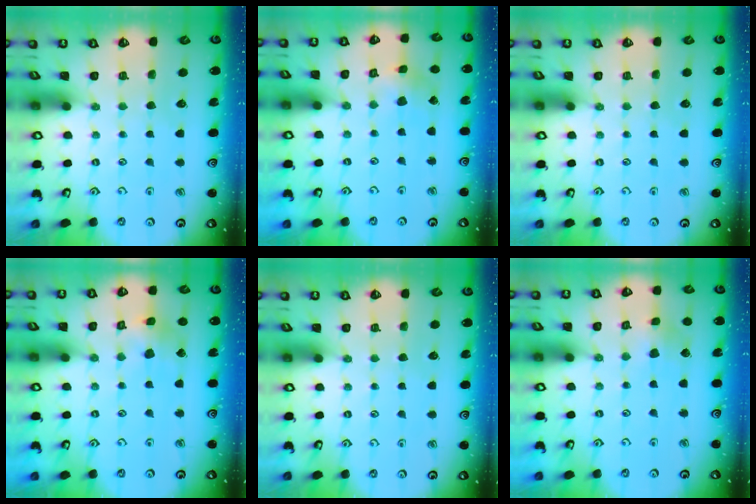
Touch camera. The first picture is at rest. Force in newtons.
{"total": 2.7, "press": 2.7, "slide": 0.2}
{"total": 0.0}
{"total": 7.2, "press": 7.2, "slide": 0.5}
{"total": 0.0}
{"total": 3.7, "press": 3.6, "slide": 0.5}